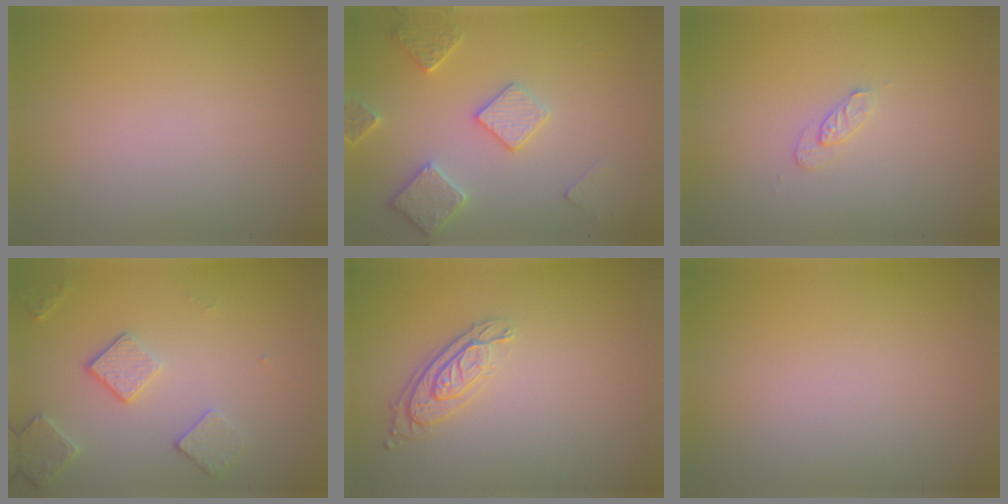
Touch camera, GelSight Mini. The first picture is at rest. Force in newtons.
{"total": 3.5, "press": 3.4, "slide": 0.9}
{"total": 1.1, "press": 1.1, "slide": 0.2}
{"total": 3.1, "press": 2.7, "slide": 1.7}
{"total": 3.1, "press": 2.4, "slide": 2.0}
{"total": 0.0}